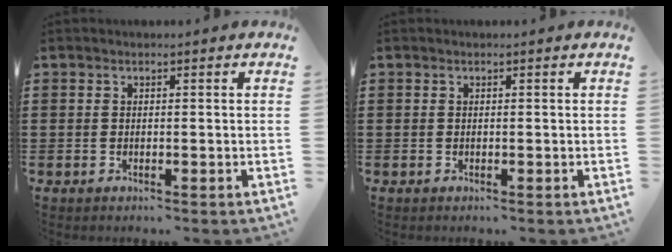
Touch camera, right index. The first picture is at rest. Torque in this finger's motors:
{"motor_torque": [0.00, 0.00, 0.00, 0.00]}